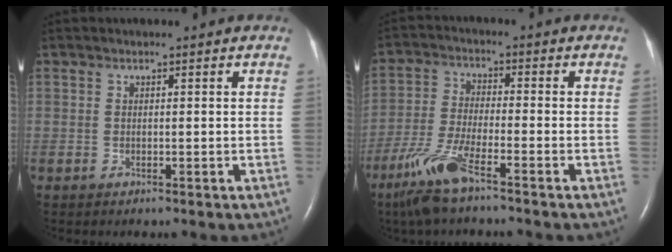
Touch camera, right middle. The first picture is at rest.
{"total": 8.6, "force": [-5.9, 0.8, 6.3], "torque": [-0.145, -0.022, -0.120]}